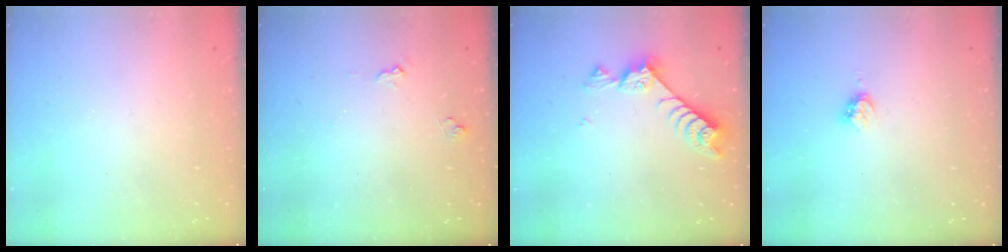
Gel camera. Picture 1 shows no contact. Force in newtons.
{"total": 4.7, "press": 4.7, "slide": 0.5}
{"total": 8.5, "press": 8.4, "slide": 1.4}
{"total": 4.5, "press": 4.5, "slide": 0.5}